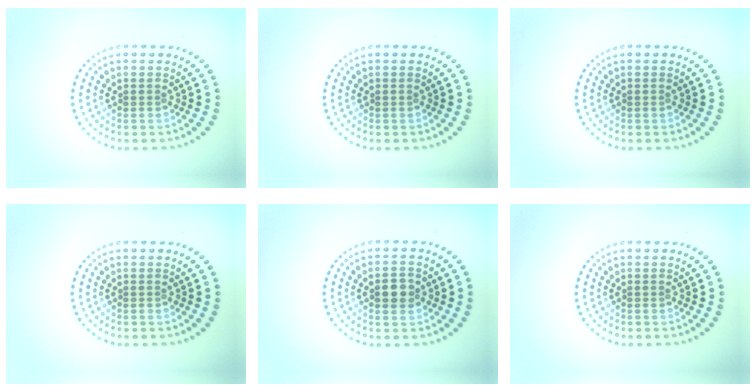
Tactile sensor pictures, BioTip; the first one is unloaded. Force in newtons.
{"total": 0.0}
{"total": 0.0}
{"total": 0.0}
{"total": 2.9, "press": 2.9, "slide": 0.0}
{"total": 0.0}